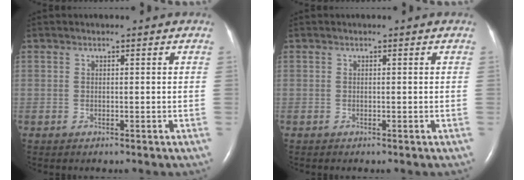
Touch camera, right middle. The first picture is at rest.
{"total": 0.0}